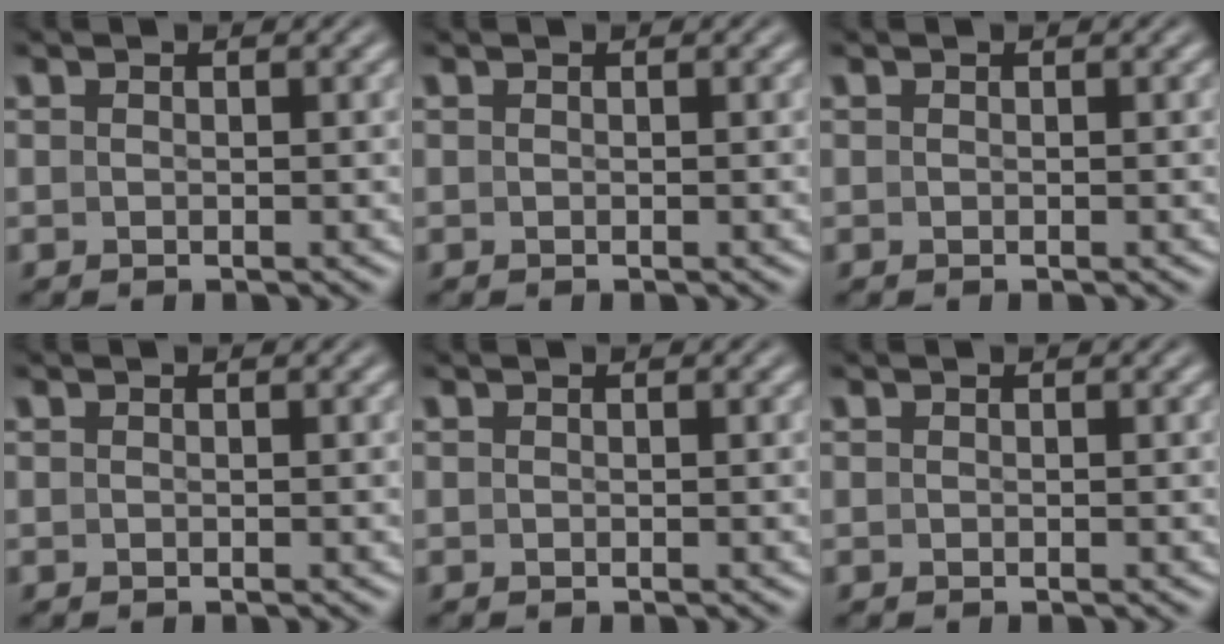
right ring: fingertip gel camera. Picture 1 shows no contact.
{"total": 0.0}
{"total": 0.0}
{"total": 0.0}
{"total": 0.0}
{"total": 0.0}